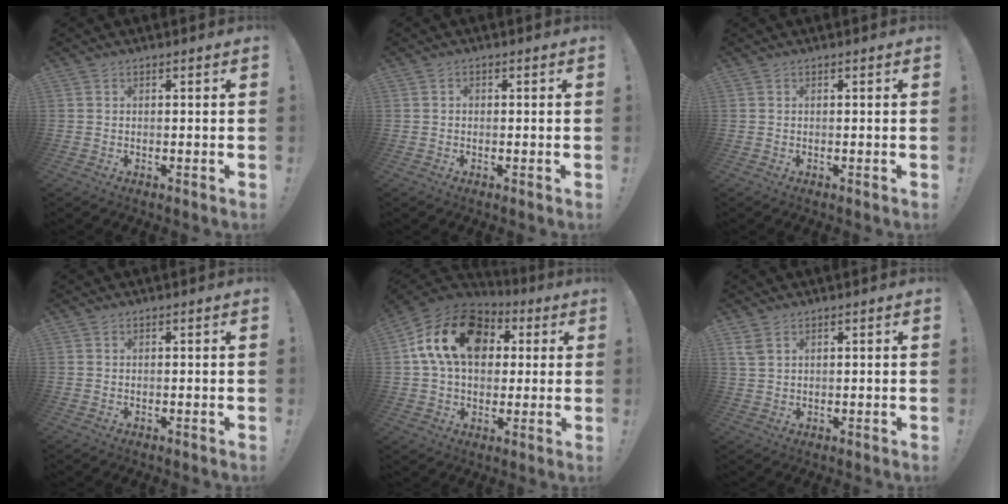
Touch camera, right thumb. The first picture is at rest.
{"total": 0.8, "force": [-0.4, 0.7, 0.2], "torque": [-0.004, 0.003, -0.007]}
{"total": 0.0}
{"total": 0.0}
{"total": 19.9, "force": [5.9, 13.9, 12.9], "torque": [-0.221, 0.004, 0.108]}
{"total": 3.6, "force": [2.1, 1.9, 2.2], "torque": [-0.039, -0.005, 0.042]}